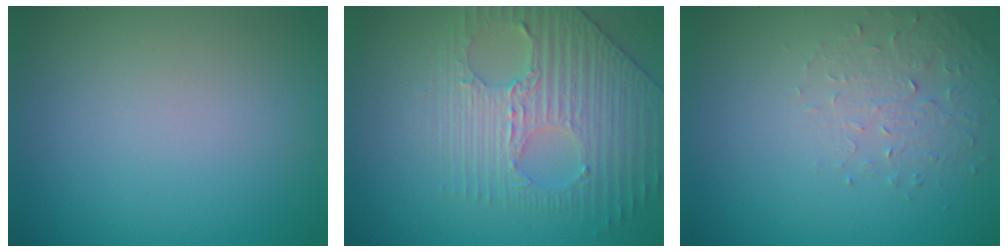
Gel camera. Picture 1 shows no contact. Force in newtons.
{"total": 4.2, "press": 4.2, "slide": 0.3}
{"total": 1.6, "press": 1.1, "slide": 1.2}